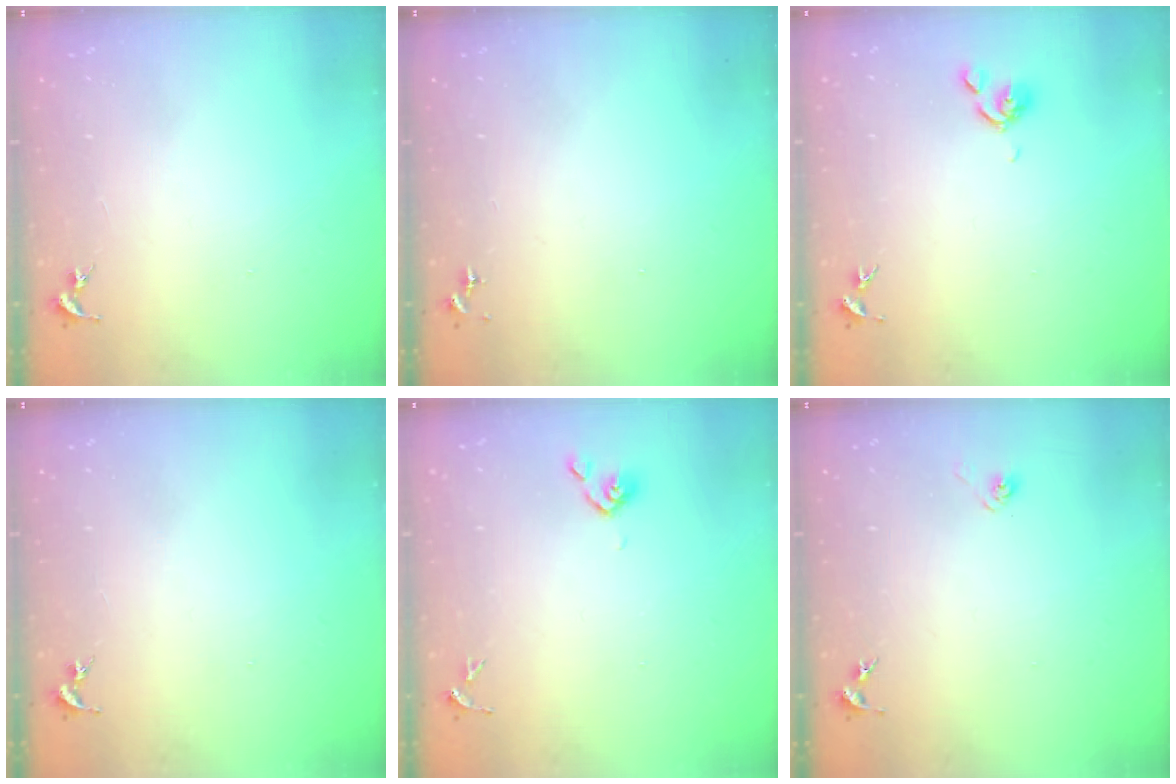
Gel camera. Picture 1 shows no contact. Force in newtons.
{"total": 0.0}
{"total": 6.4, "press": 6.2, "slide": 1.3}
{"total": 0.0}
{"total": 3.8, "press": 3.7, "slide": 0.8}
{"total": 3.3, "press": 3.0, "slide": 1.2}